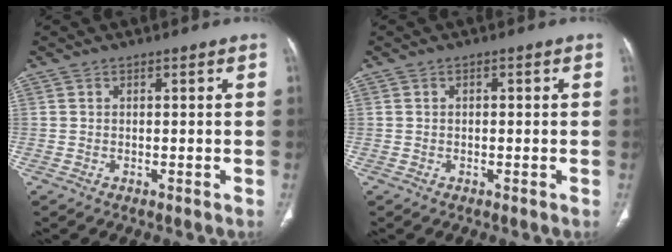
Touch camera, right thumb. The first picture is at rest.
{"total": 0.7, "force": [0.1, 0.4, 0.5], "torque": [-0.011, 0.005, 0.002]}